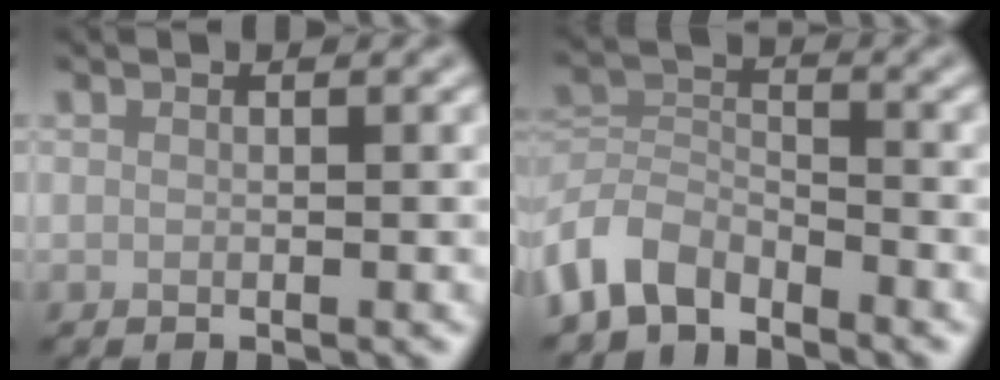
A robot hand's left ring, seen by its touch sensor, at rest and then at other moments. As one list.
[{"total": 5.0, "force": [-3.8, 2.6, 1.8], "torque": [-0.037, -0.002, -0.089]}]